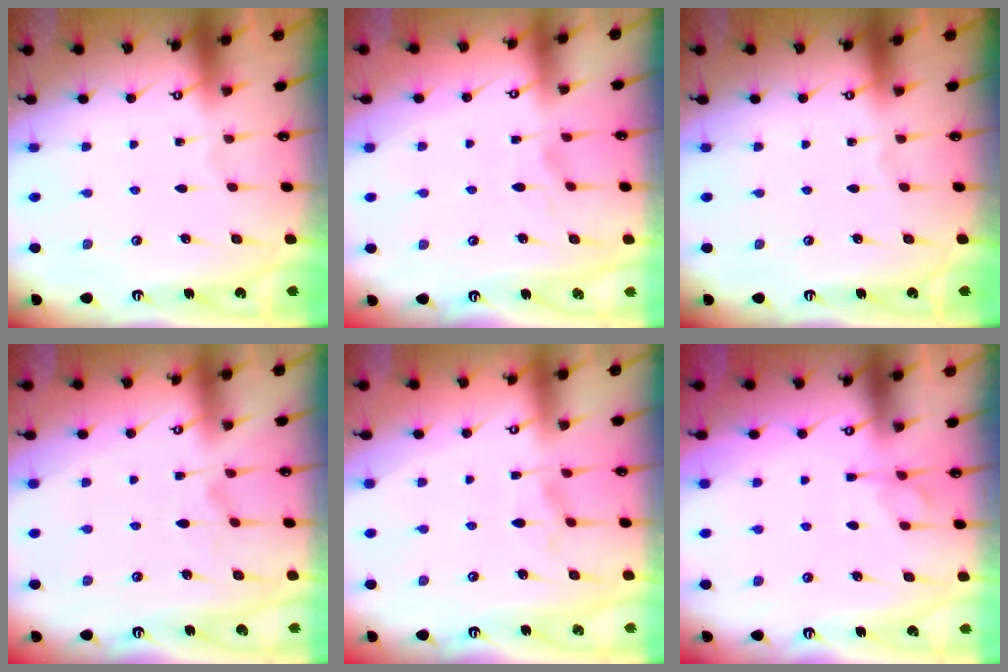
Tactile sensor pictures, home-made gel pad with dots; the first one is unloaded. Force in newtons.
{"total": 2.9, "press": 2.7, "slide": 1.1}
{"total": 0.0}
{"total": 2.9, "press": 2.8, "slide": 1.0}
{"total": 1.8, "press": 1.5, "slide": 1.0}
{"total": 1.3, "press": 0.7, "slide": 1.2}